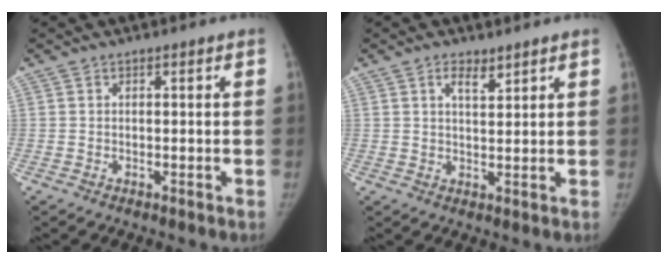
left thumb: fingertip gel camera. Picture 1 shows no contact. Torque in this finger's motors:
{"motor_torque": [-0.05, 0.07, -0.12, 0.30, 0.05]}